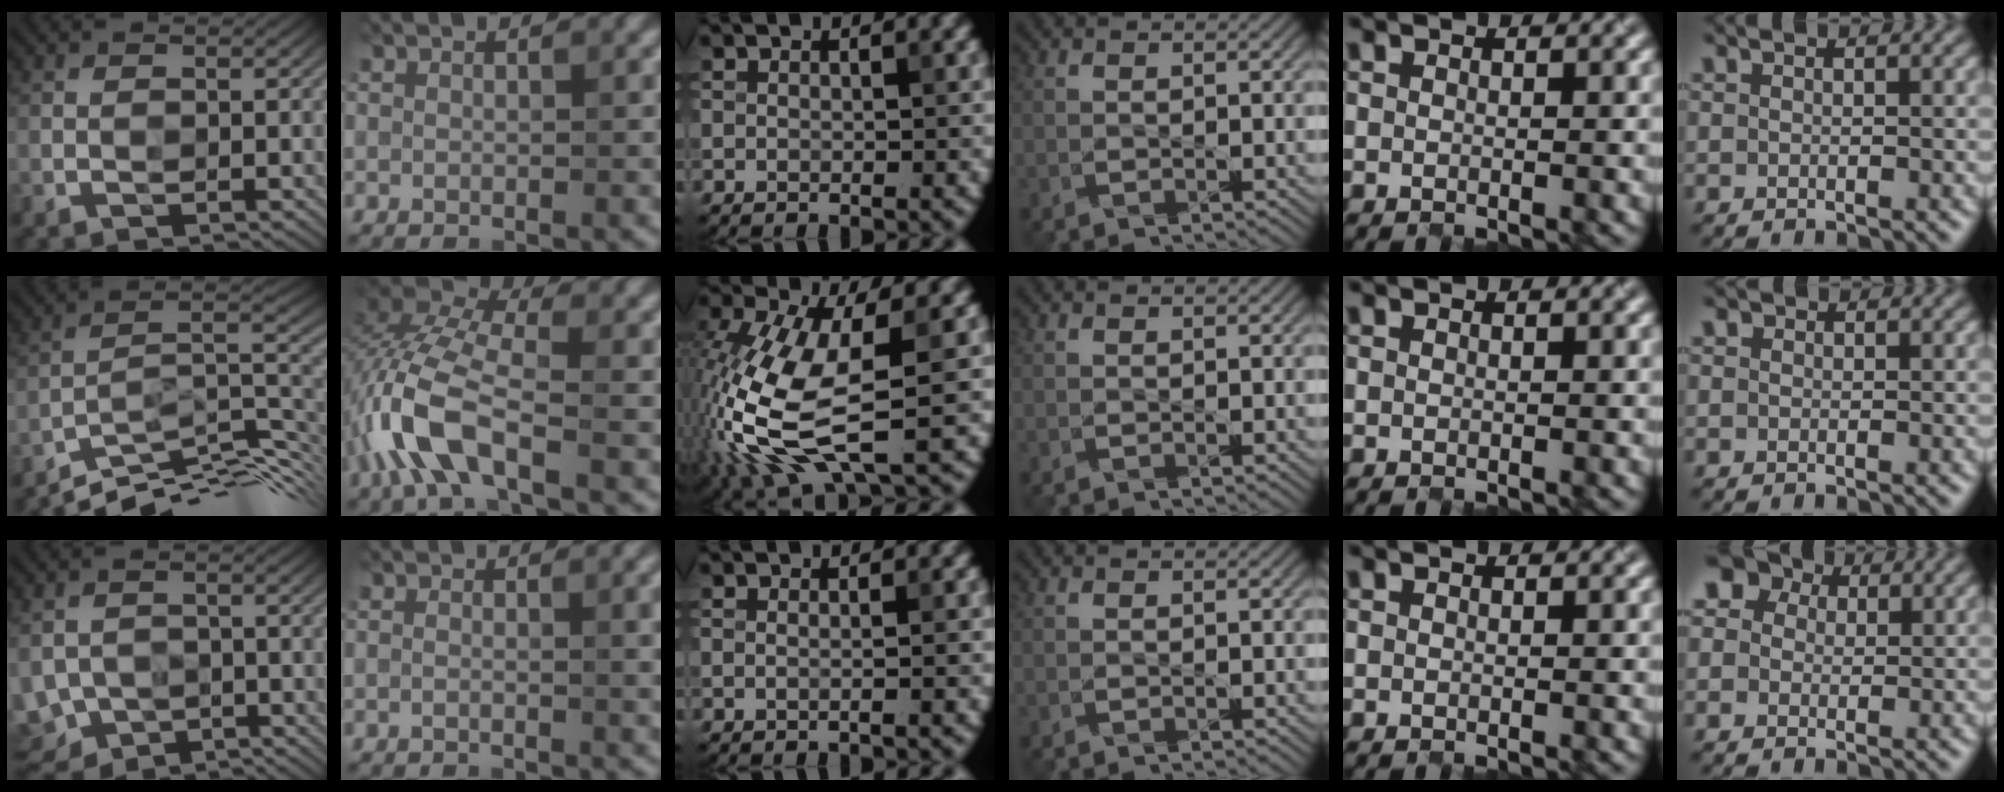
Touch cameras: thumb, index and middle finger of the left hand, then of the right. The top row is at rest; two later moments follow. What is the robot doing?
{"motion": "open", "object": "laptop"}